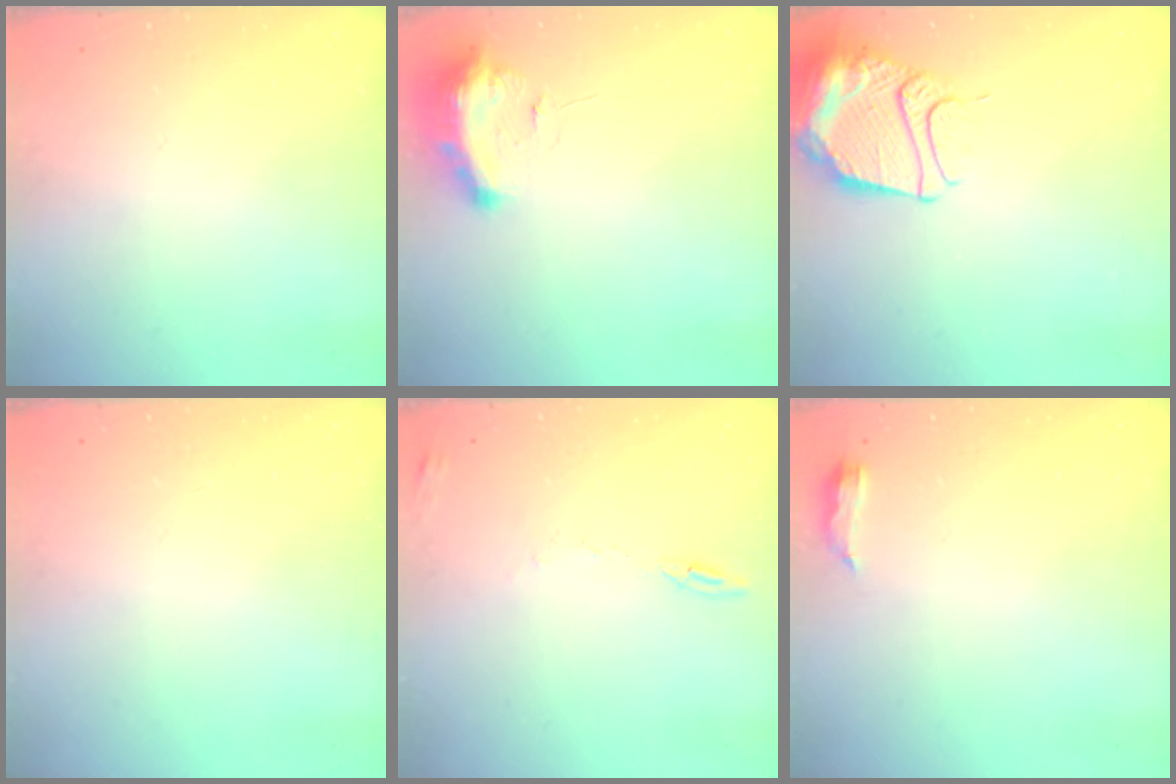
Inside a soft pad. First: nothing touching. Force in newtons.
{"total": 9.4, "press": 9.3, "slide": 1.3}
{"total": 13.8, "press": 13.7, "slide": 1.4}
{"total": 0.0}
{"total": 5.2, "press": 5.1, "slide": 0.7}
{"total": 5.1, "press": 4.8, "slide": 1.7}